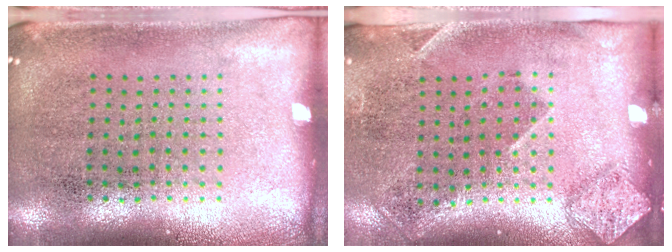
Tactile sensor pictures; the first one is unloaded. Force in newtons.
{"total": 1.7, "press": 1.1, "slide": 1.3}